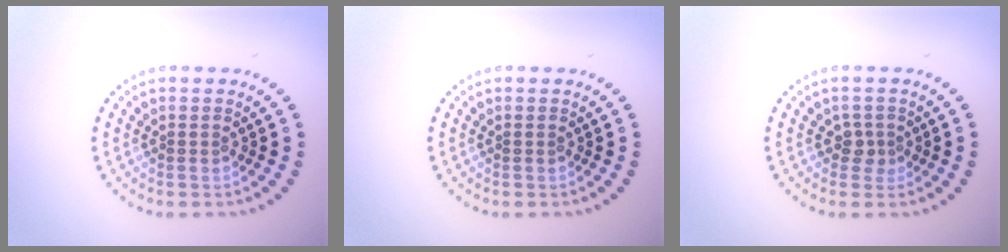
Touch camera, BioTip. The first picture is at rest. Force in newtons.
{"total": 0.0}
{"total": 1.4, "press": 1.1, "slide": 0.9}